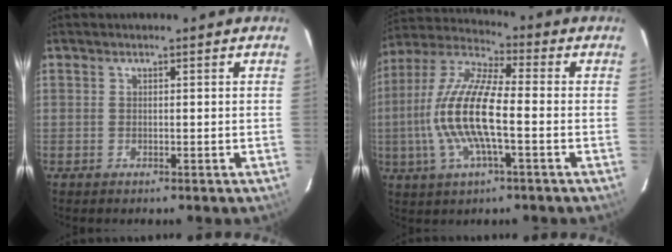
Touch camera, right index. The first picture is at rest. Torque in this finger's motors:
{"motor_torque": [2.14, 0.00, 1.05, 0.21]}